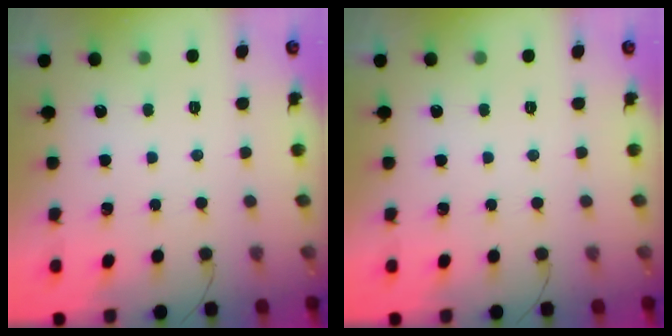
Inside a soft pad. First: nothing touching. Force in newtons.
{"total": 0.0}